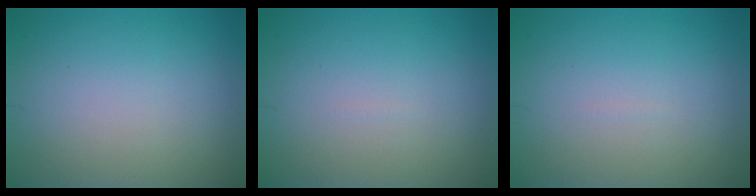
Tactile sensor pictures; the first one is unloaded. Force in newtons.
{"total": 0.0}
{"total": 0.0}